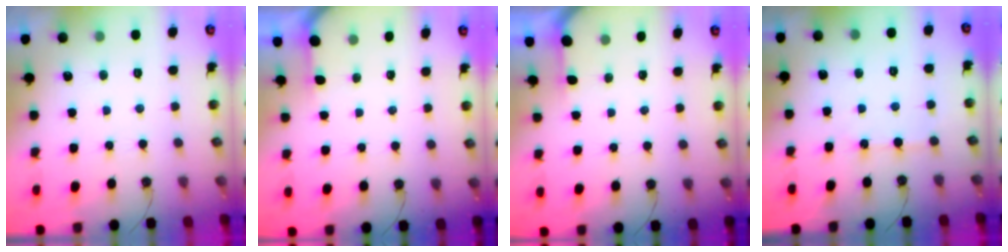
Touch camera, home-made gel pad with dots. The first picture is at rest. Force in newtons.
{"total": 1.2, "press": 1.2, "slide": 0.2}
{"total": 1.2, "press": 1.2, "slide": 0.2}
{"total": 3.5, "press": 3.5, "slide": 0.5}